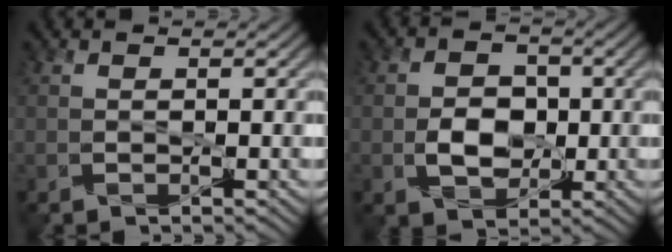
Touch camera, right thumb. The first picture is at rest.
{"total": 4.4, "force": [-0.9, 3.1, 3.0], "torque": [-0.054, 0.000, -0.017]}